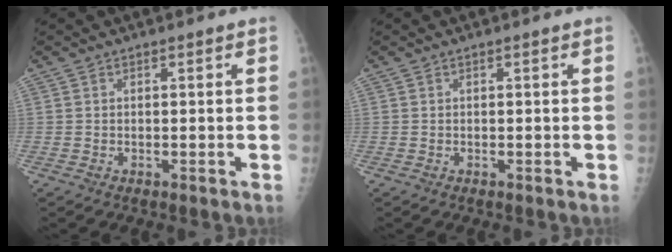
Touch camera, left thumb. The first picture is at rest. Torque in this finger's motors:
{"motor_torque": [0.02, 0.02, -0.01, -0.01, 0.00]}